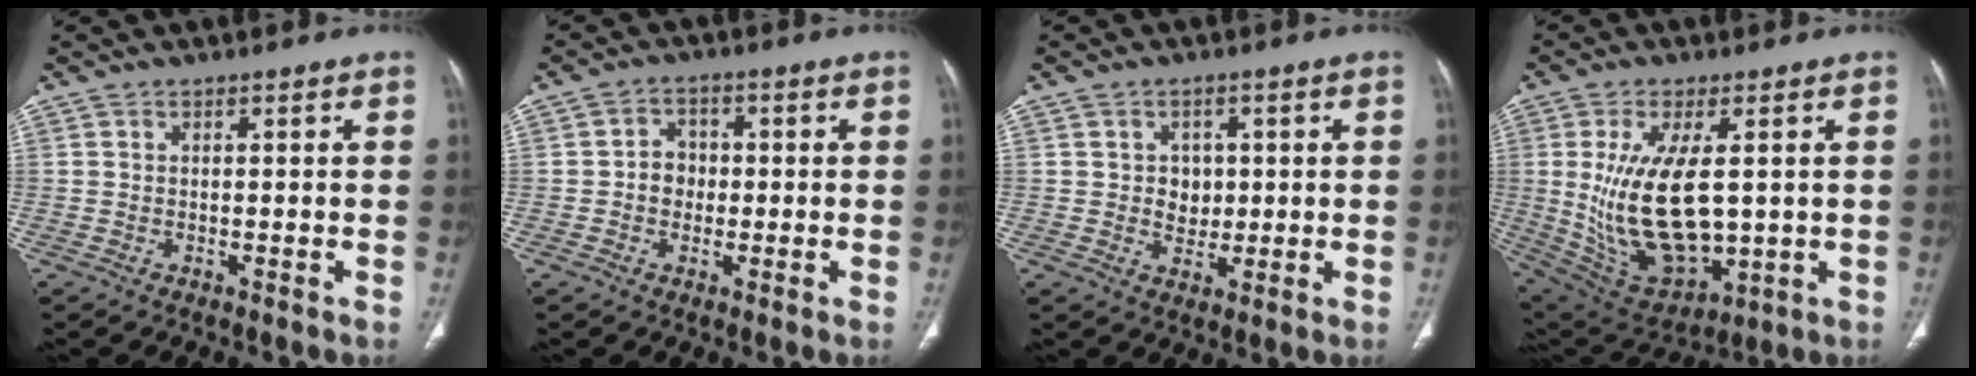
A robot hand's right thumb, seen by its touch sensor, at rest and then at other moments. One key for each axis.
{"total": 3.9, "fx": -0.4, "fy": 3.4, "fz": 1.8, "tx": -0.007, "ty": 0.011, "tz": -0.014}
{"total": 4.0, "fx": 0.5, "fy": 3.4, "fz": 2.0, "tx": -0.007, "ty": -0.002, "tz": 0.010}
{"total": 18.7, "fx": 1.0, "fy": 9.3, "fz": 16.1, "tx": -0.298, "ty": -0.018, "tz": 0.048}